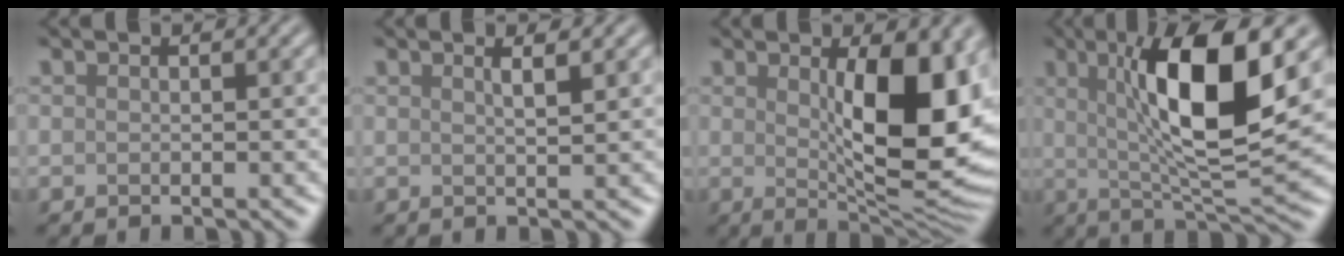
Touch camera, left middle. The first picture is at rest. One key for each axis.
{"total": 1.7, "fx": 0.9, "fy": 0.5, "fz": 1.4, "tx": -0.014, "ty": 0.005, "tz": 0.010}
{"total": 10.8, "fx": 1.5, "fy": 4.0, "fz": 10.0, "tx": -0.134, "ty": -0.010, "tz": 0.031}
{"total": 10.7, "fx": 2.6, "fy": 2.5, "fz": 10.1, "tx": -0.156, "ty": -0.007, "tz": 0.051}